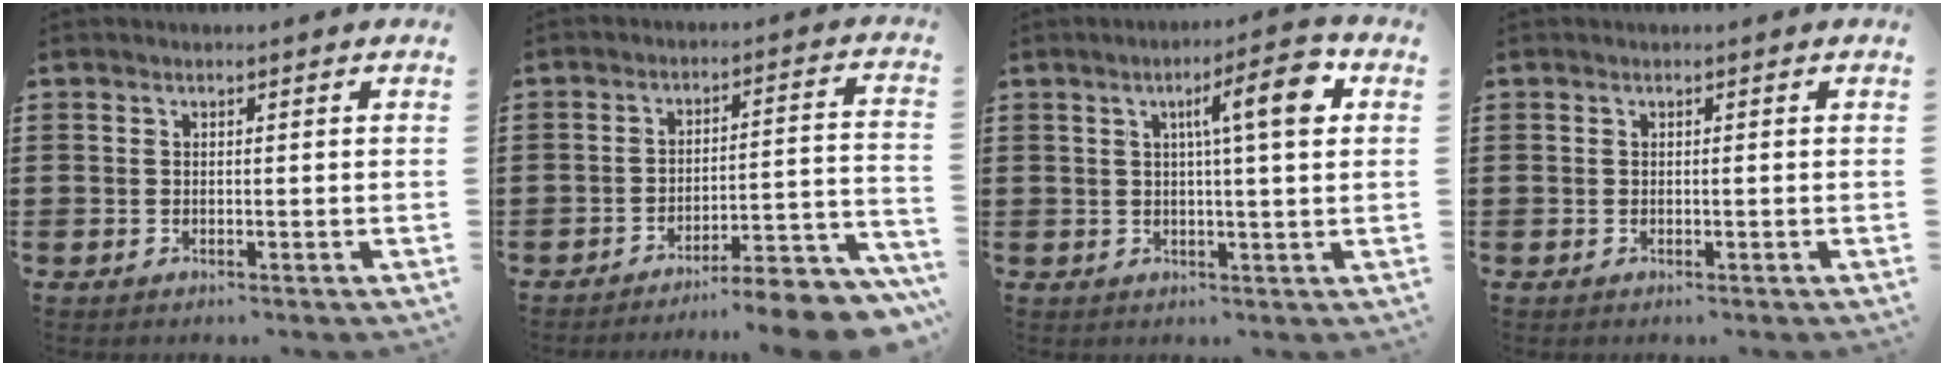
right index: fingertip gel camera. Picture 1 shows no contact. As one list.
[{"total": 6.7, "force": [-6.4, 0.2, 2.1], "torque": [-0.026, -0.001, -0.123]}, {"total": 7.7, "force": [2.4, 1.0, 7.3], "torque": [-0.121, -0.003, 0.029]}, {"total": 0.0}]